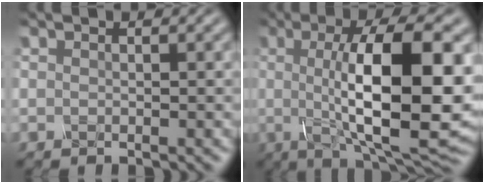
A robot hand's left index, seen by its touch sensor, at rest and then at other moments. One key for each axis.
{"total": 14.0, "fx": 0.3, "fy": 4.2, "fz": 13.4, "tx": -0.176, "ty": 0.000, "tz": 0.000}